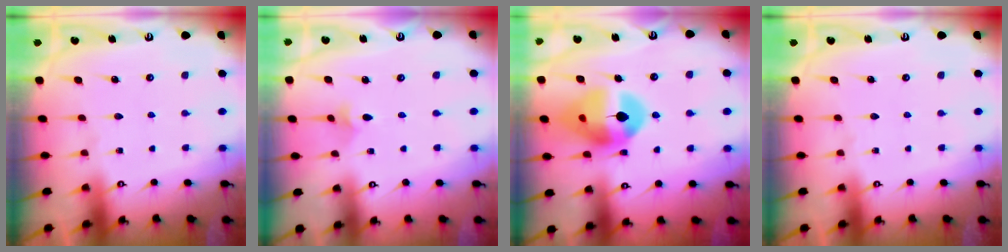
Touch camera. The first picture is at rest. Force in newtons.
{"total": 2.3, "press": 2.3, "slide": 0.5}
{"total": 14.2, "press": 14.1, "slide": 1.7}
{"total": 0.0}